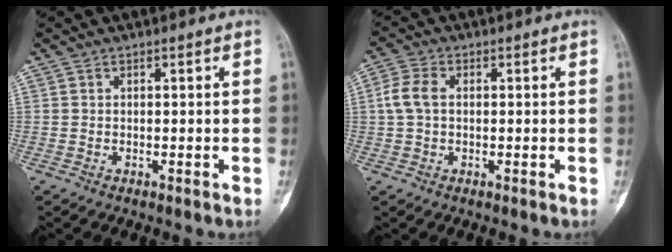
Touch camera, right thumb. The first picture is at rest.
{"total": 4.8, "force": [0.4, 3.1, 3.6], "torque": [-0.086, 0.012, 0.004]}